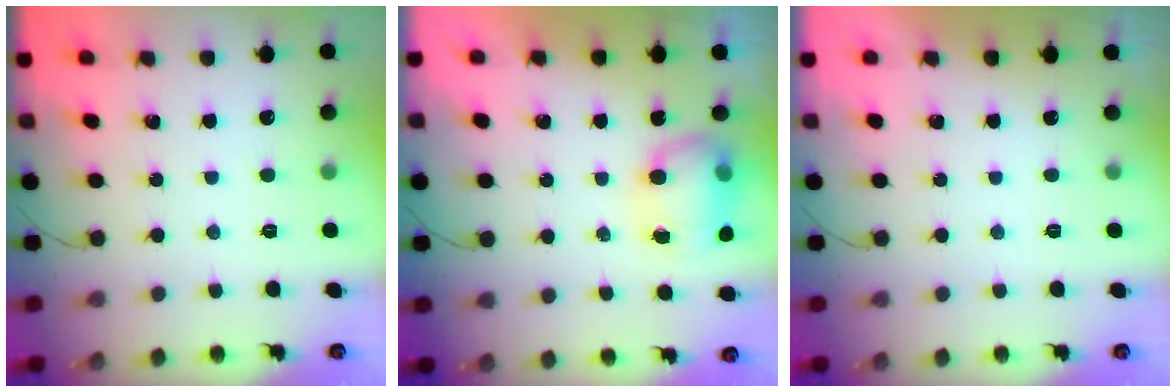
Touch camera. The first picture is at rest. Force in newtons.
{"total": 11.1, "press": 9.7, "slide": 5.3}
{"total": 0.0}